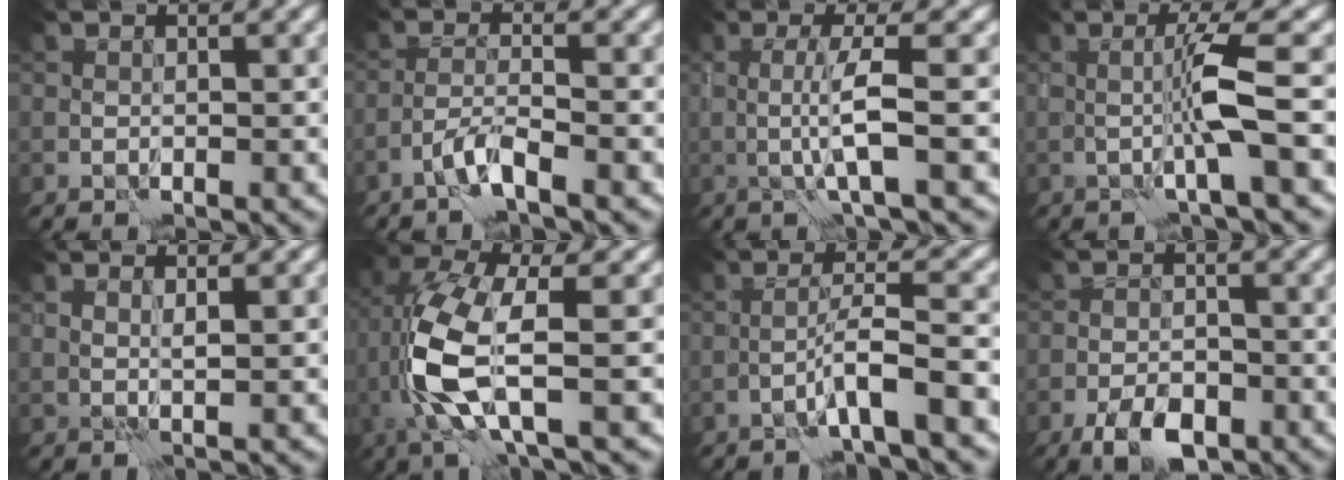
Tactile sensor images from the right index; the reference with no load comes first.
{"total": 2.3, "force": [-1.6, 0.0, 1.6], "torque": [-0.033, 0.005, -0.036]}
{"total": 3.4, "force": [0.3, 0.2, 3.4], "torque": [-0.061, -0.007, 0.006]}
{"total": 3.7, "force": [-0.1, -0.3, 3.6], "torque": [-0.068, 0.006, -0.007]}
{"total": 1.0, "force": [0.9, -0.1, 0.5], "torque": [-0.010, -0.005, 0.018]}
{"total": 7.1, "force": [-0.2, 2.4, 6.7], "torque": [-0.165, 0.002, -0.003]}
{"total": 3.5, "force": [-1.9, -0.2, 3.0], "torque": [-0.052, 0.014, -0.037]}
{"total": 3.9, "force": [-2.6, 1.7, 2.3], "torque": [-0.031, -0.003, -0.048]}